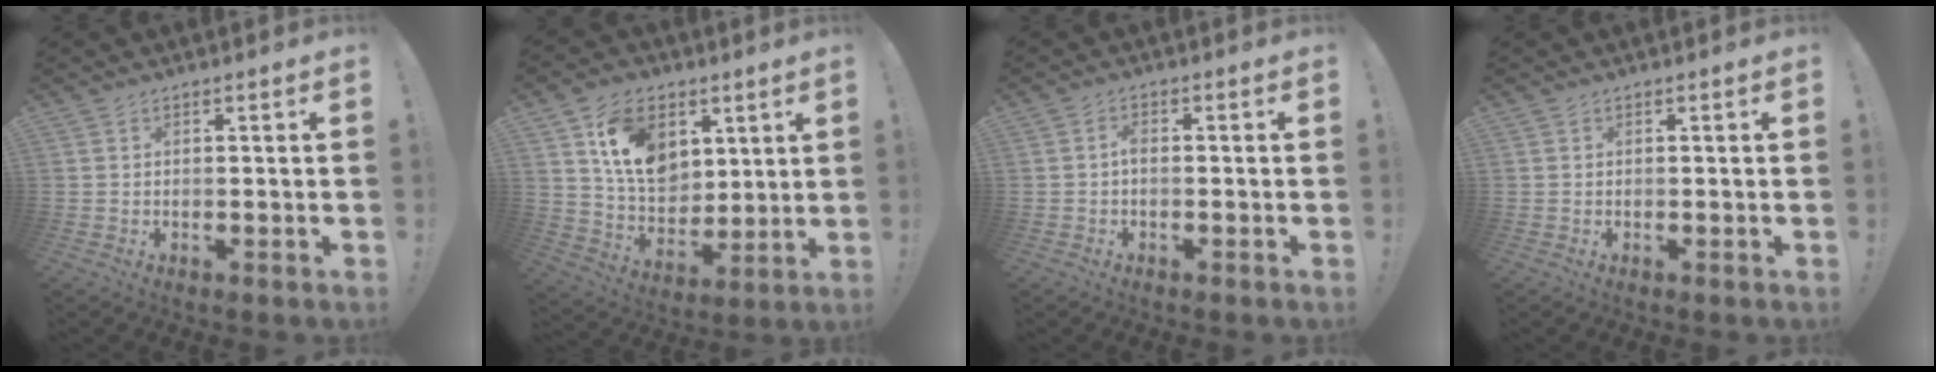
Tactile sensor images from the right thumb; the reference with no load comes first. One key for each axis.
{"total": 15.1, "fx": 6.8, "fy": 11.0, "fz": 7.7, "tx": -0.132, "ty": -0.024, "tz": 0.133}
{"total": 1.8, "fx": -0.6, "fy": 0.8, "fz": 1.5, "tx": -0.027, "ty": 0.005, "tz": -0.013}
{"total": 0.0}